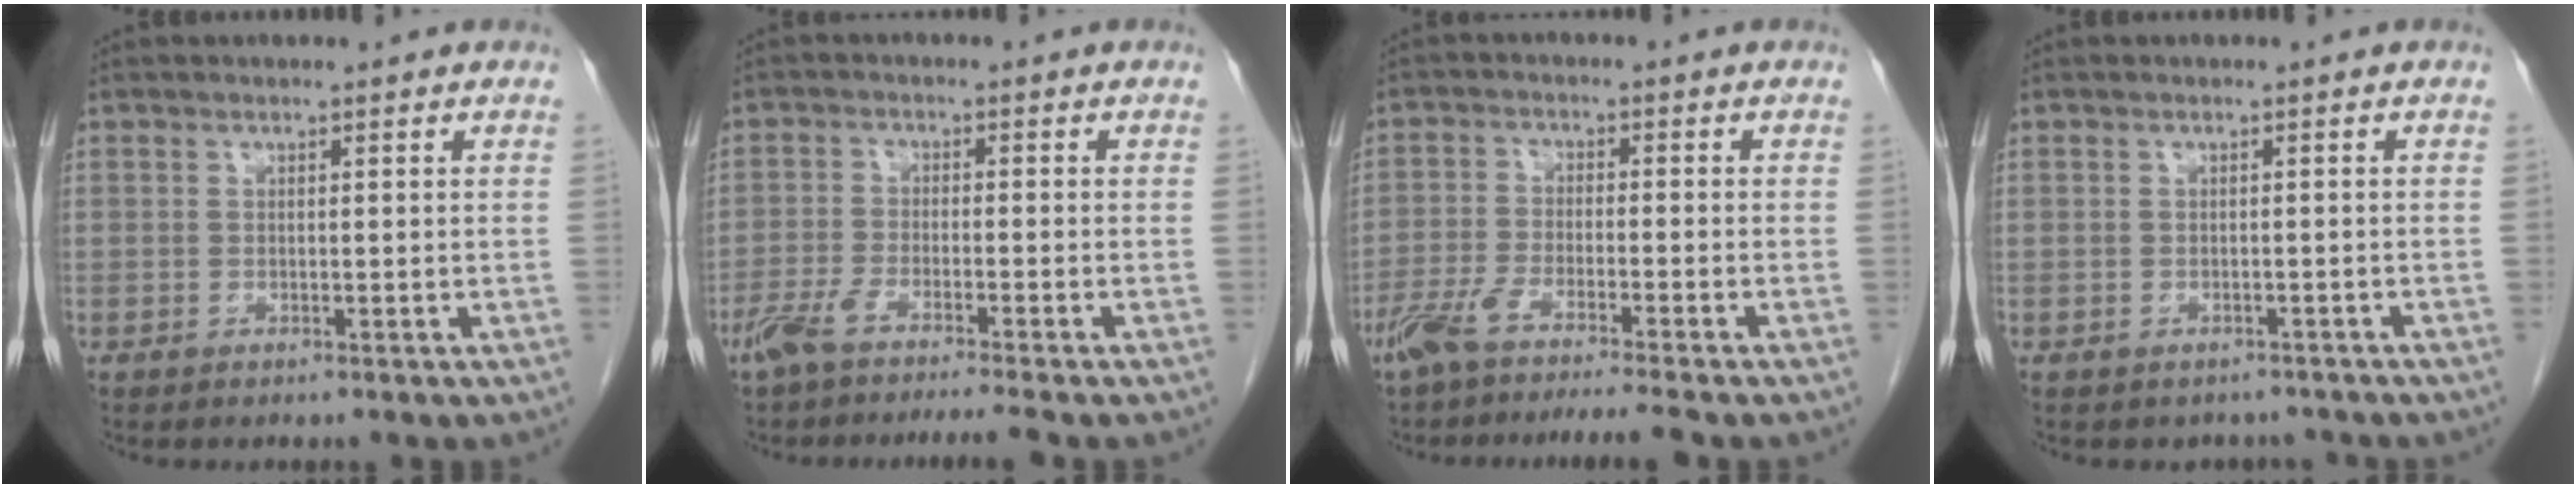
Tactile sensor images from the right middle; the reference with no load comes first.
{"total": 7.0, "force": [-5.6, -0.3, 4.1], "torque": [-0.069, -0.011, -0.096]}
{"total": 8.8, "force": [-7.2, -0.3, 5.1], "torque": [-0.084, -0.017, -0.122]}
{"total": 2.9, "force": [-2.5, 1.5, -0.1], "torque": [0.001, 0.008, -0.032]}